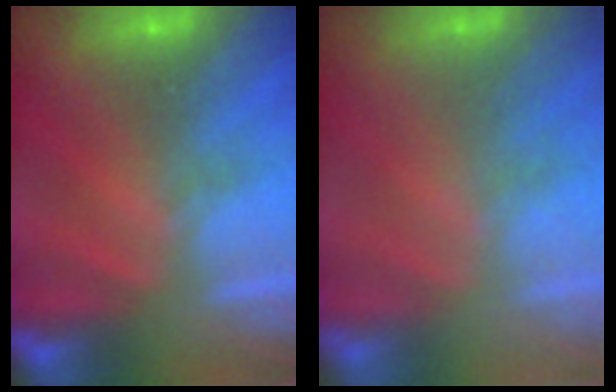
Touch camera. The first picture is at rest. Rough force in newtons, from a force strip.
{"total": 2.5}